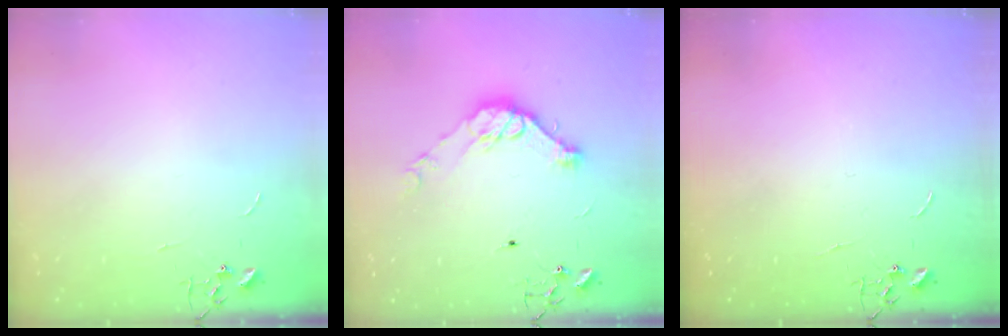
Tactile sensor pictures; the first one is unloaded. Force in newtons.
{"total": 11.8, "press": 11.8, "slide": 0.7}
{"total": 0.0}